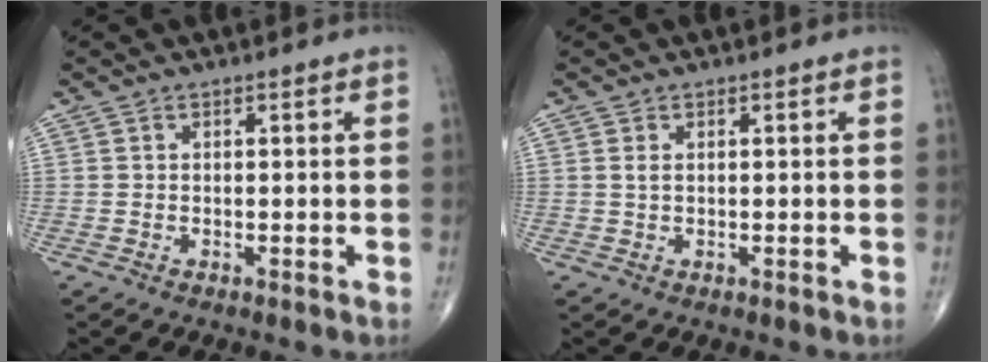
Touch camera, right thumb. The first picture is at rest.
{"total": 1.1, "force": [0.3, 0.6, 0.9], "torque": [-0.021, 0.006, 0.010]}